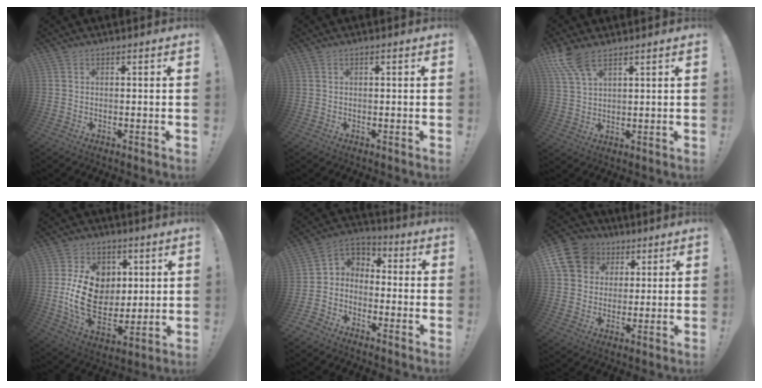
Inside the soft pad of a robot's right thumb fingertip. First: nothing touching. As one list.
[{"total": 0.7, "force": [0.1, -0.1, 0.7], "torque": [-0.014, 0.000, 0.002]}, {"total": 7.8, "force": [5.8, 2.6, 4.6], "torque": [-0.096, -0.024, 0.111]}, {"total": 18.7, "force": [2.5, 14.4, 11.6], "torque": [-0.203, -0.023, 0.052]}, {"total": 5.6, "force": [-3.6, 4.2, 0.5], "torque": [-0.012, 0.010, -0.067]}, {"total": 14.6, "force": [5.6, 12.1, 6.0], "torque": [-0.095, -0.026, 0.115]}]